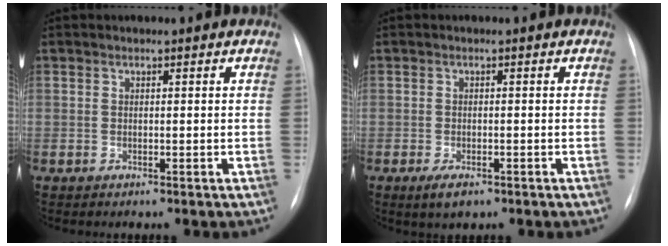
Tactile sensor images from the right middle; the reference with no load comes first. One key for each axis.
{"total": 2.8, "fx": -1.7, "fy": 1.2, "fz": 1.9, "tx": -0.039, "ty": -0.005, "tz": -0.021}